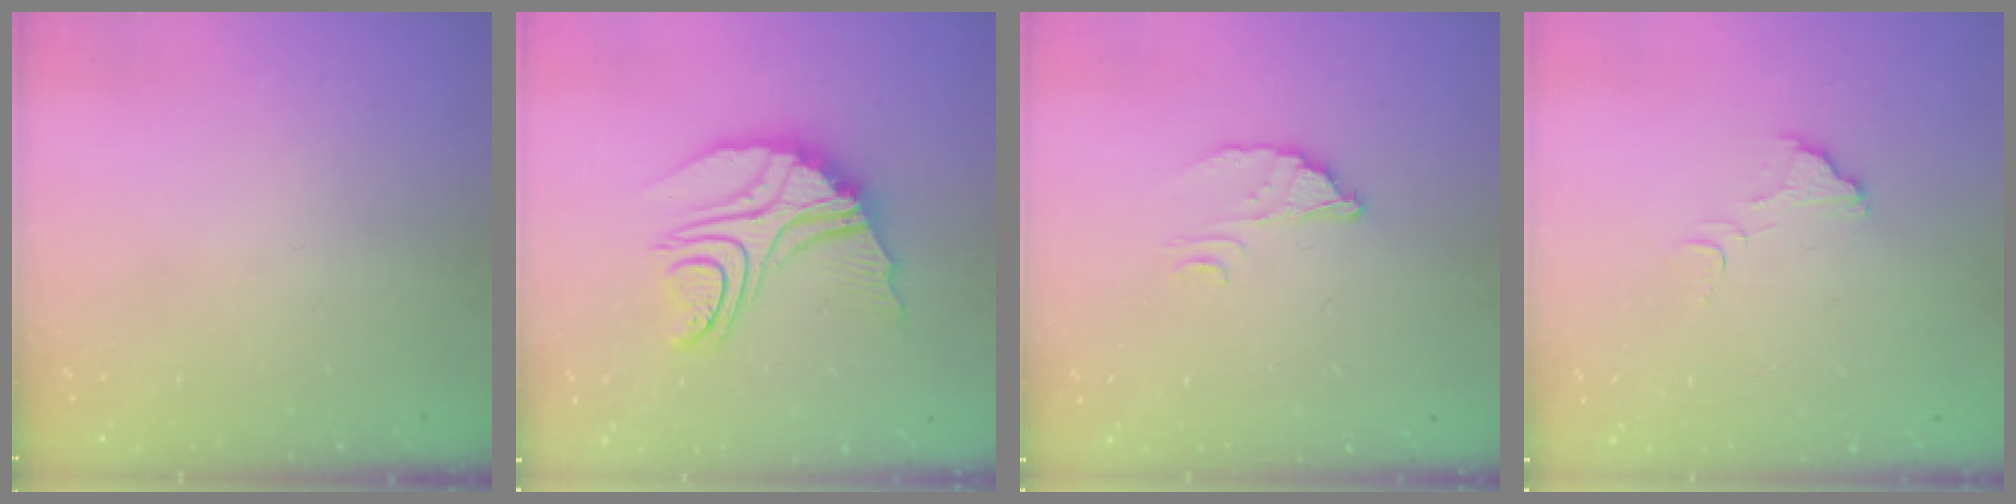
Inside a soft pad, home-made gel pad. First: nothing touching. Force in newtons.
{"total": 14.9, "press": 14.9, "slide": 1.4}
{"total": 2.8, "press": 2.8, "slide": 0.2}
{"total": 2.9, "press": 2.9, "slide": 0.1}